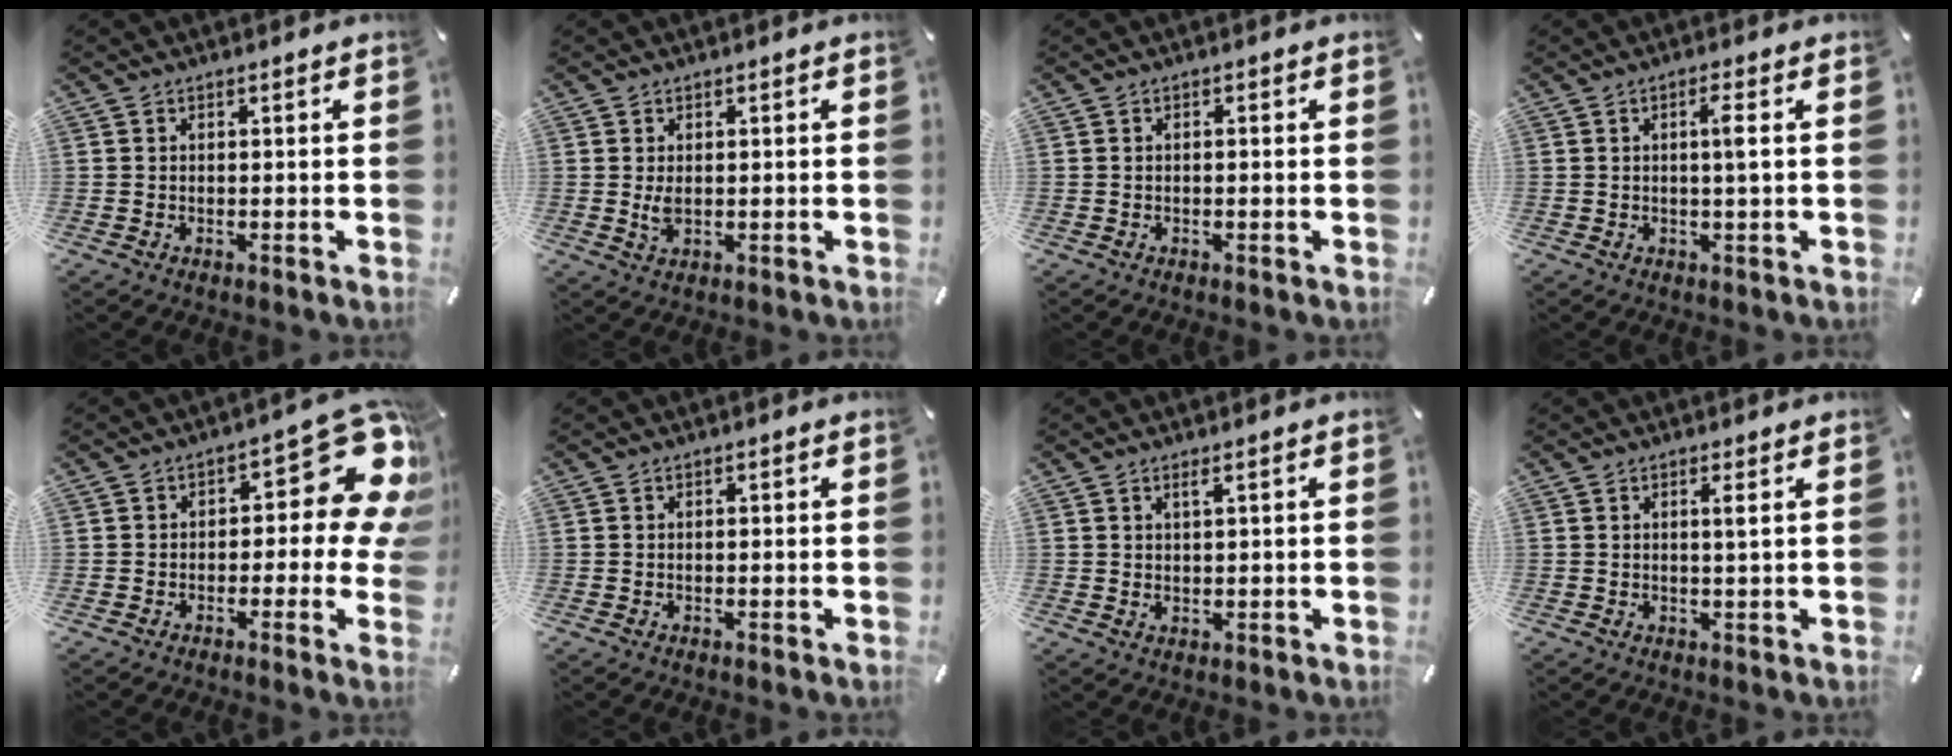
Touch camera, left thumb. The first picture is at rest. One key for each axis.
{"total": 2.6, "fx": 0.1, "fy": 1.5, "fz": 2.1, "tx": -0.049, "ty": -0.006, "tz": -0.006}
{"total": 0.8, "fx": -0.2, "fy": 0.2, "fz": 0.8, "tx": -0.013, "ty": 0.000, "tz": -0.004}
{"total": 3.7, "fx": 0.5, "fy": 0.2, "fz": 3.7, "tx": -0.071, "ty": -0.001, "tz": 0.005}
{"total": 14.8, "fx": 5.2, "fy": 6.8, "fz": 12.0, "tx": -0.142, "ty": -0.042, "tz": 0.083}
{"total": 0.0}
{"total": 1.9, "fx": 1.1, "fy": 0.5, "fz": 1.4, "tx": -0.028, "ty": 0.000, "tz": 0.020}
{"total": 2.2, "fx": 0.6, "fy": -0.1, "fz": 2.1, "tx": -0.041, "ty": -0.003, "tz": 0.009}